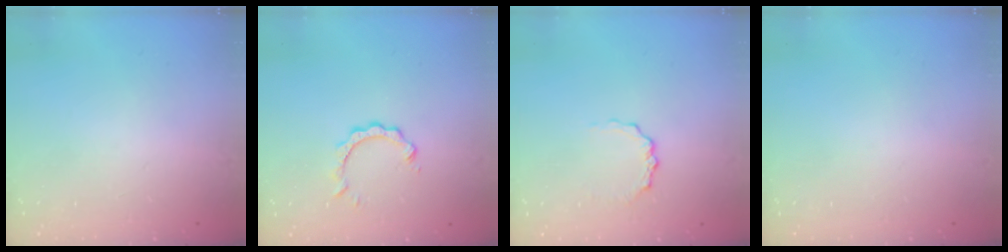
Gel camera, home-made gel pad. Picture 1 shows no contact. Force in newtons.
{"total": 3.4, "press": 3.3, "slide": 0.4}
{"total": 2.4, "press": 2.4, "slide": 0.3}
{"total": 0.0}